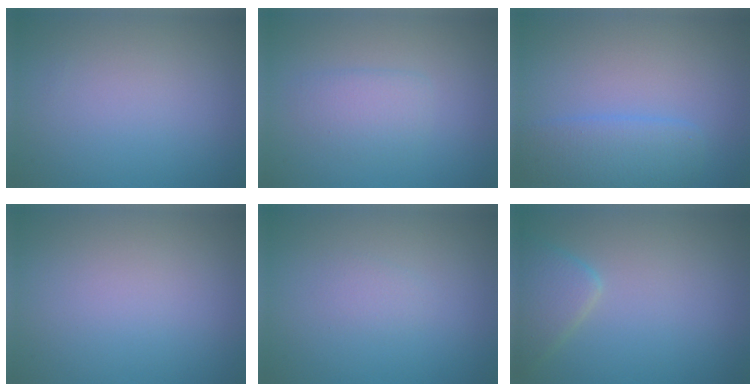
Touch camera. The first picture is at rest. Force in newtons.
{"total": 1.8, "press": 1.8, "slide": 0.1}
{"total": 3.2, "press": 3.2, "slide": 0.1}
{"total": 0.0}
{"total": 0.8, "press": 0.8, "slide": 0.0}
{"total": 2.7, "press": 2.7, "slide": 0.2}